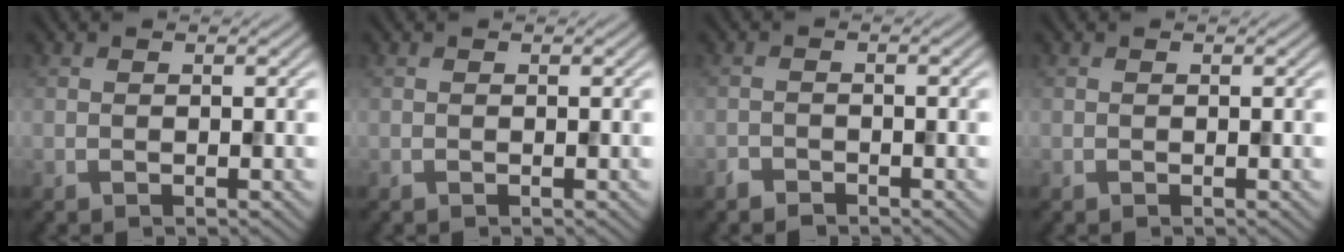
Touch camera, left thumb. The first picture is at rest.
{"total": 0.0}
{"total": 1.4, "force": [-1.3, 0.6, 0.3], "torque": [-0.005, 0.000, -0.028]}
{"total": 0.0}